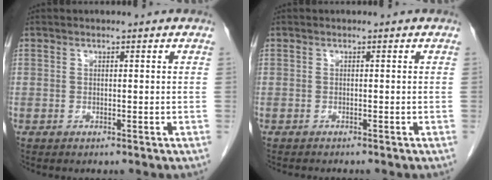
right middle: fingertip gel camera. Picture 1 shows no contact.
{"total": 1.5, "force": [-1.4, 0.0, 0.6], "torque": [-0.015, -0.005, -0.017]}